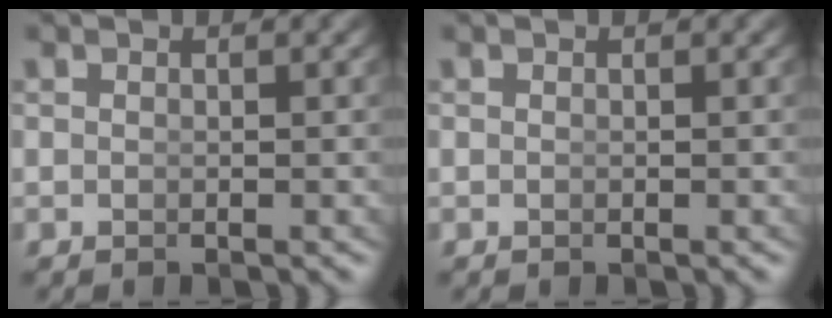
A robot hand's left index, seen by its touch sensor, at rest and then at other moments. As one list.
[{"total": 0.0}]